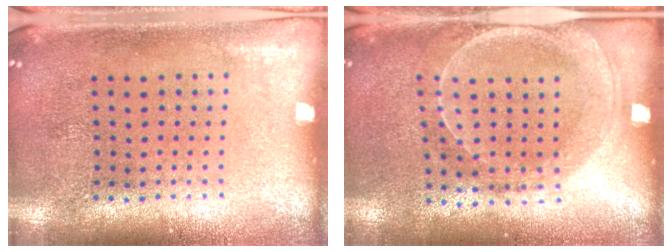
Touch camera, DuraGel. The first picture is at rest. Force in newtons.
{"total": 1.7, "press": 1.7, "slide": 0.3}